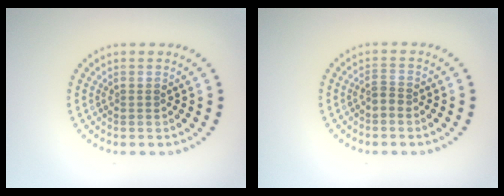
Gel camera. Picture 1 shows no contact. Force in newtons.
{"total": 1.2, "press": 1.0, "slide": 0.7}